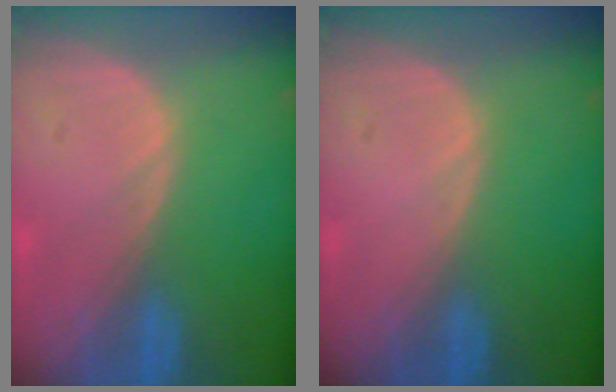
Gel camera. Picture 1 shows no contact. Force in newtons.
{"total": 0.0}